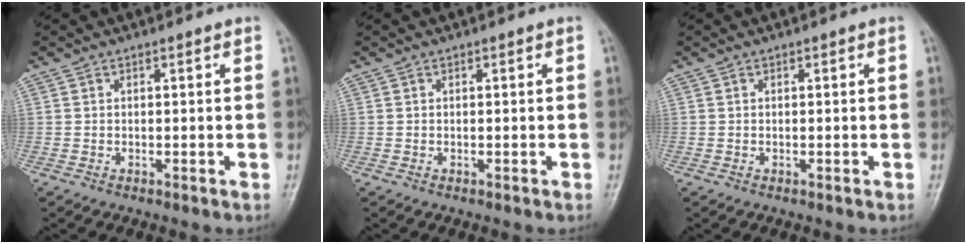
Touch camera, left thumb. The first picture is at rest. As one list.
[{"total": 0.0}, {"total": 0.0}]